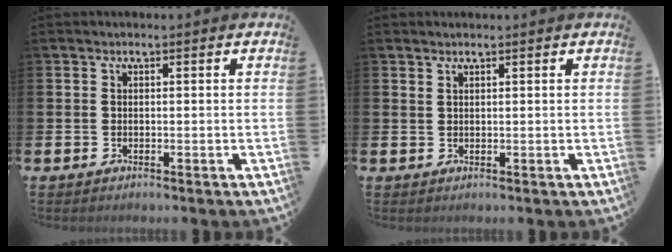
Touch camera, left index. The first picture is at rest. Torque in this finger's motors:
{"motor_torque": [0.08, 0.32, -0.02, 0.00]}